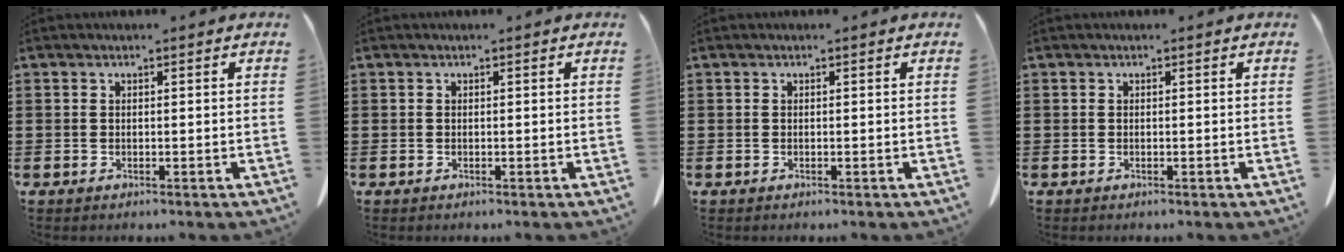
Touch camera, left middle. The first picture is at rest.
{"total": 0.0}
{"total": 0.0}
{"total": 0.0}